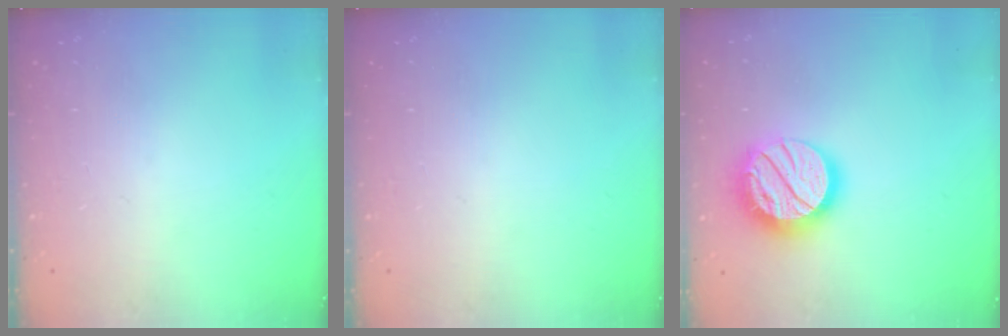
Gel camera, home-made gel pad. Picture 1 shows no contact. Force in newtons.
{"total": 0.0}
{"total": 18.6, "press": 18.5, "slide": 1.6}